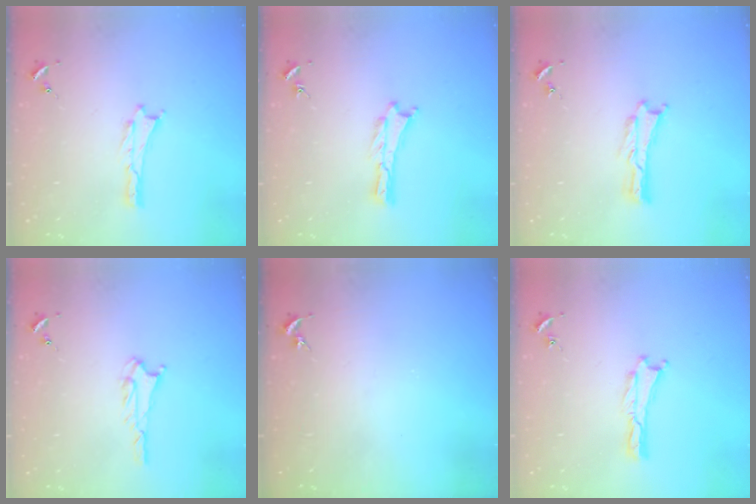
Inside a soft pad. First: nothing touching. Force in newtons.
{"total": 0.0}
{"total": 0.0}
{"total": 1.6, "press": 1.6, "slide": 0.1}
{"total": 0.0}
{"total": 0.0}